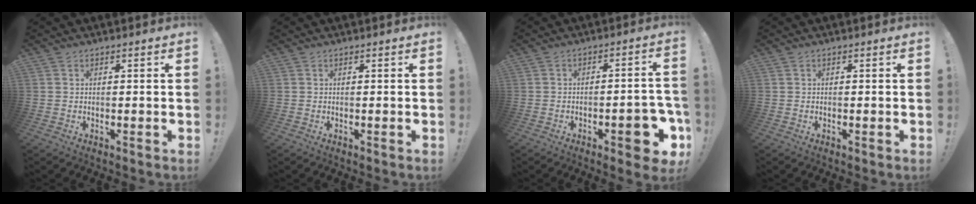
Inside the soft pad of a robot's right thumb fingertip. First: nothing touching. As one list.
[{"total": 0.0}, {"total": 9.7, "force": [-4.7, 3.3, 7.9], "torque": [-0.089, 0.019, -0.072]}, {"total": 0.0}]